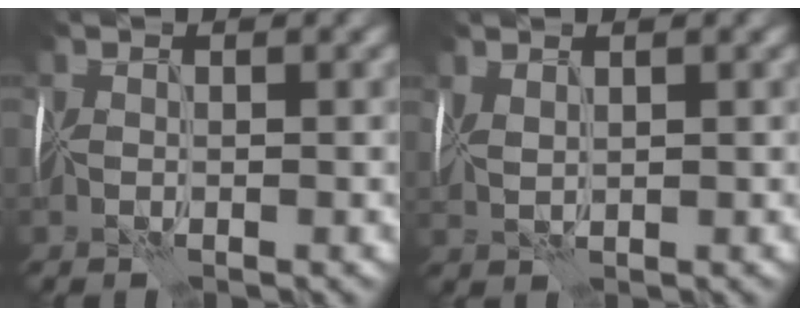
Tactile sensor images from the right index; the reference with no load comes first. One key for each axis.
{"total": 1.5, "fx": 1.1, "fy": 0.5, "fz": 1.0, "tx": -0.026, "ty": 0.006, "tz": 0.026}